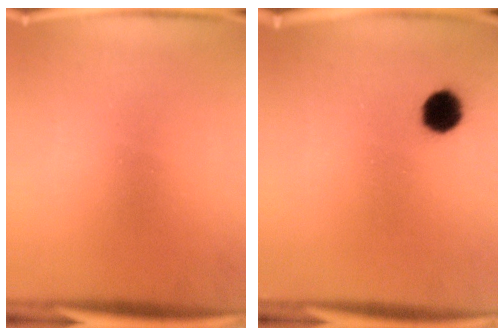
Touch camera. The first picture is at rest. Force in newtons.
{"total": 5.6}